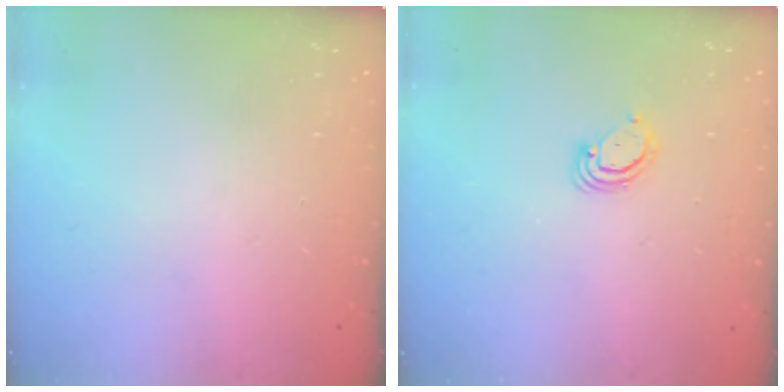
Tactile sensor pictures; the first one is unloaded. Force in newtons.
{"total": 2.8, "press": 2.8, "slide": 0.3}